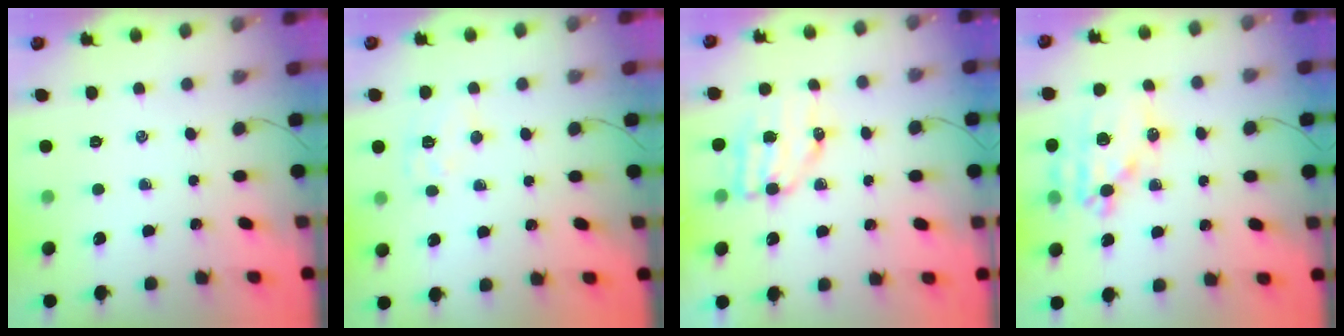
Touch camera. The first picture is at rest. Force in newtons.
{"total": 7.4, "press": 7.3, "slide": 1.2}
{"total": 7.7, "press": 7.6, "slide": 1.1}
{"total": 15.6, "press": 15.3, "slide": 3.2}